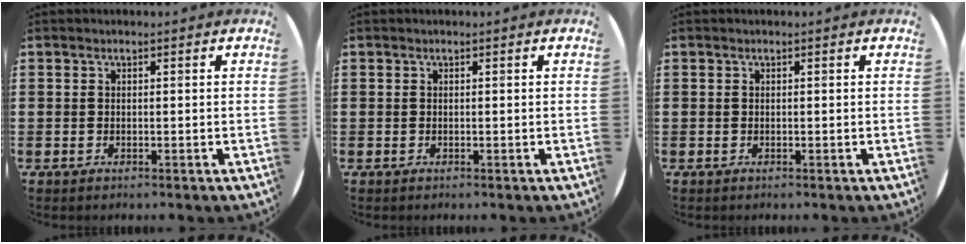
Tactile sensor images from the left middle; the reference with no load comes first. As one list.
[{"total": 0.0}, {"total": 0.0}]